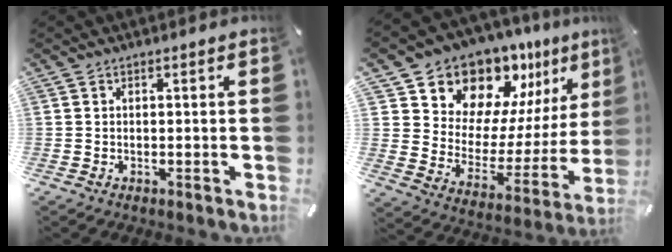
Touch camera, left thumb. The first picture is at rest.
{"total": 14.5, "force": [13.1, 6.0, 0.6], "torque": [-0.024, -0.149, 0.233]}